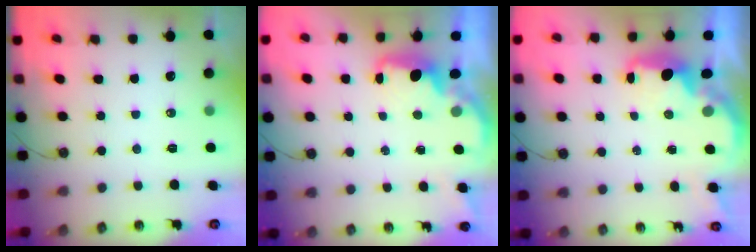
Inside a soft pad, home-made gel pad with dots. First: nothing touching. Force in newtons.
{"total": 1.6, "press": 1.5, "slide": 0.7}
{"total": 3.4, "press": 3.4, "slide": 0.4}